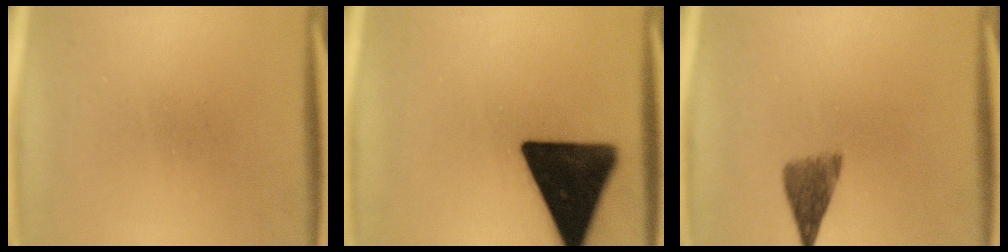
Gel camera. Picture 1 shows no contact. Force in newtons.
{"total": 19.5}
{"total": 4.5}